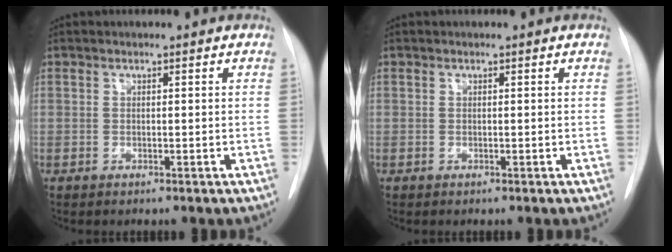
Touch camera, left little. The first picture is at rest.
{"total": 0.0}